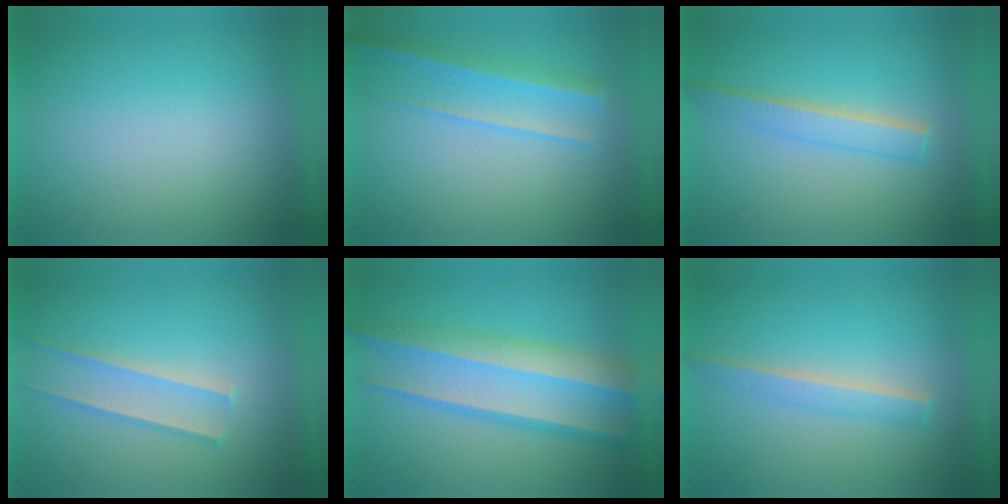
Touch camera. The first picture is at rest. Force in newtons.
{"total": 2.1}
{"total": 2.1}
{"total": 1.7}
{"total": 6.6}
{"total": 2.4}